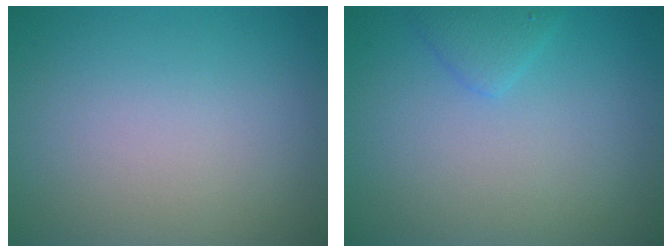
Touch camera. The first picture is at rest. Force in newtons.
{"total": 1.5, "press": 1.5, "slide": 0.1}